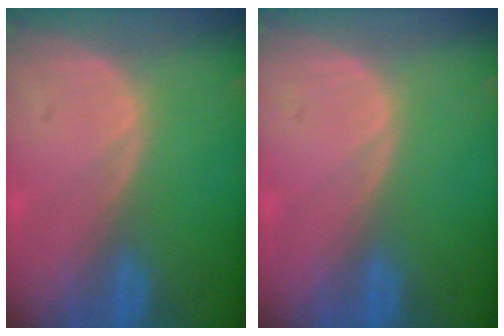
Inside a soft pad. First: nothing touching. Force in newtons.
{"total": 0.0}